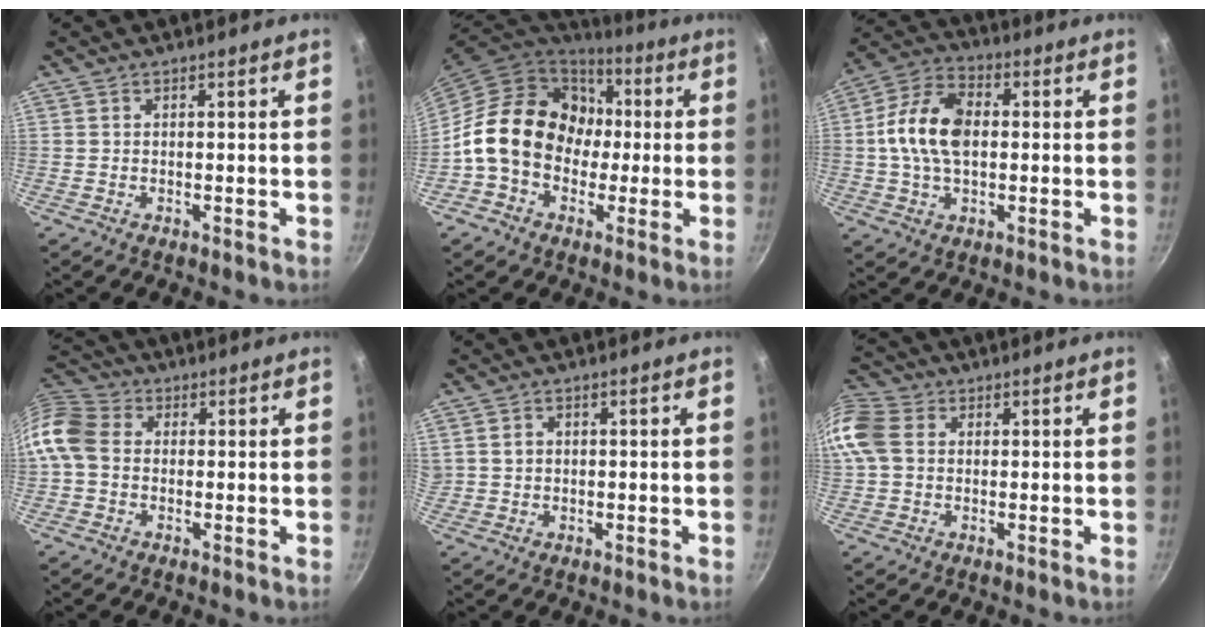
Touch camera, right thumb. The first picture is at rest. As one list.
[{"total": 18.0, "force": [0.1, 14.7, 10.4], "torque": [-0.134, 0.044, -0.007]}, {"total": 13.1, "force": [0.6, 8.4, 10.1], "torque": [-0.173, 0.023, -0.005]}, {"total": 10.8, "force": [-0.1, 8.6, 6.5], "torque": [-0.122, 0.023, -0.022]}, {"total": 2.3, "force": [0.5, 2.0, 1.0], "torque": [-0.008, 0.006, 0.012]}, {"total": 10.5, "force": [1.5, 8.2, 6.4], "torque": [-0.133, 0.018, 0.014]}]